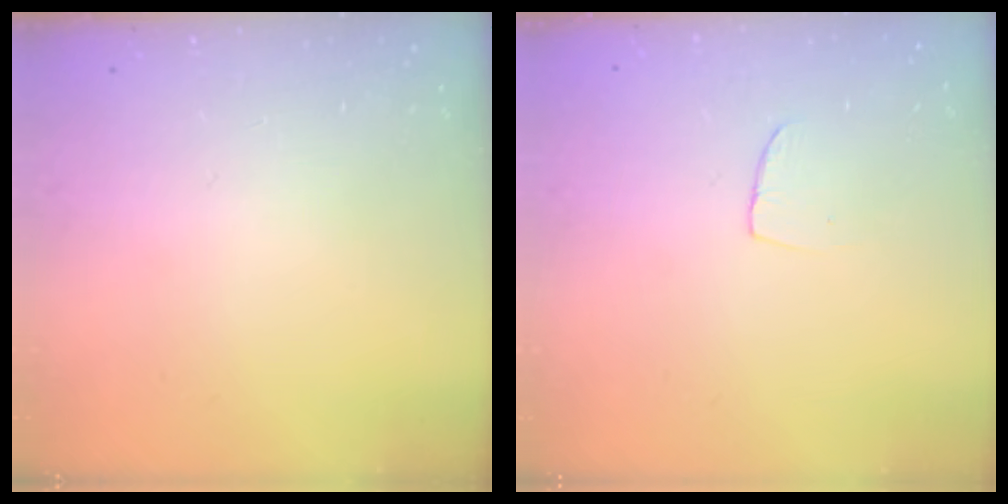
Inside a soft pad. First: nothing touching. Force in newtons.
{"total": 3.1, "press": 3.1, "slide": 0.2}